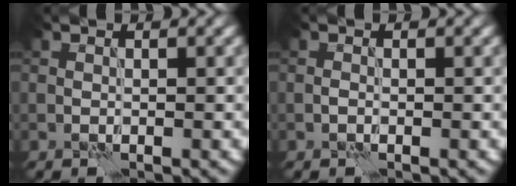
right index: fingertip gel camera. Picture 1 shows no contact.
{"total": 0.7, "force": [-0.4, 0.3, 0.4], "torque": [-0.010, 0.003, -0.010]}